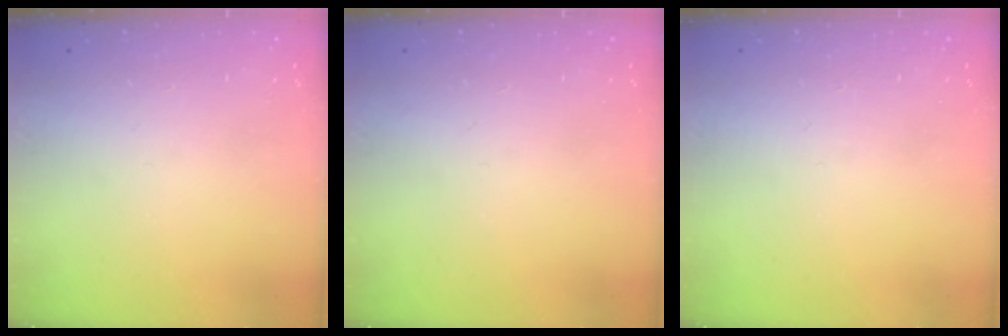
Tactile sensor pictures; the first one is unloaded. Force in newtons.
{"total": 0.0}
{"total": 0.0}